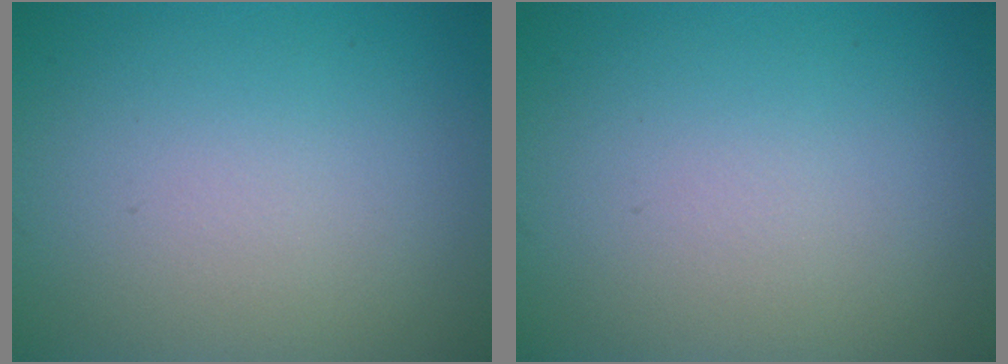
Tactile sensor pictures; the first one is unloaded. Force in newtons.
{"total": 0.0}